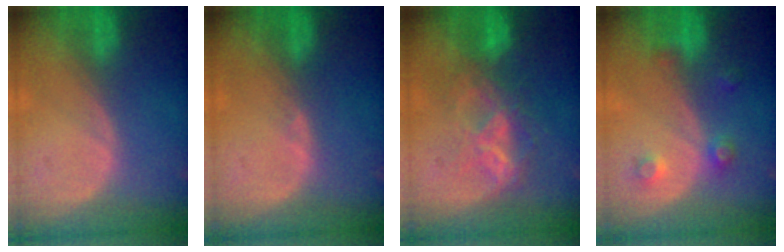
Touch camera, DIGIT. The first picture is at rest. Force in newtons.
{"total": 0.6, "press": 0.5, "slide": 0.3}
{"total": 6.2, "press": 6.2, "slide": 0.8}
{"total": 3.5, "press": 3.3, "slide": 1.1}